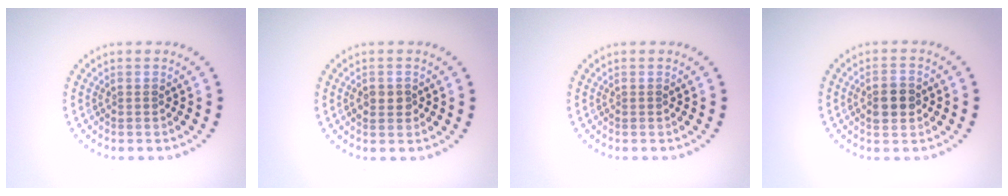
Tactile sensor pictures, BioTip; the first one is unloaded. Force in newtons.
{"total": 1.8, "press": 1.7, "slide": 0.3}
{"total": 0.0}
{"total": 2.9, "press": 2.9, "slide": 0.2}